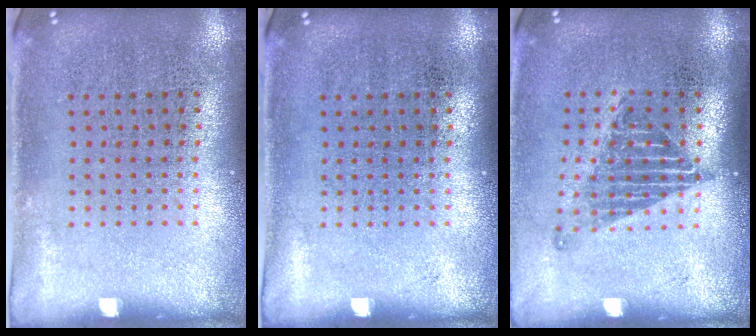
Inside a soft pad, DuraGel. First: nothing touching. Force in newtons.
{"total": 0.0}
{"total": 1.3, "press": 1.1, "slide": 0.8}